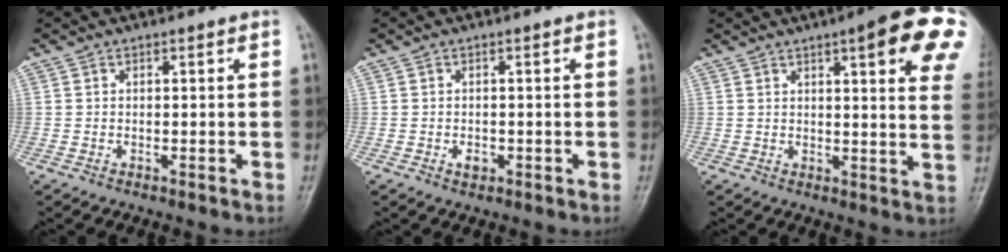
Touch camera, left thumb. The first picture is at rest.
{"total": 1.5, "force": [-0.5, 1.0, 0.9], "torque": [-0.011, 0.001, -0.006]}
{"total": 16.8, "force": [7.8, 3.8, 14.4], "torque": [-0.158, -0.021, 0.086]}